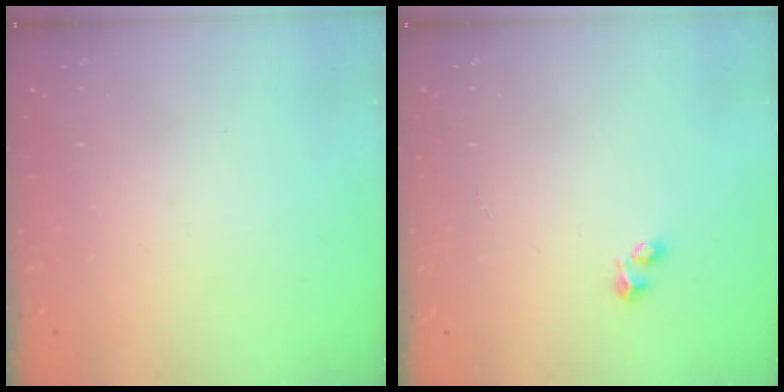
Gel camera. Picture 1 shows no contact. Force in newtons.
{"total": 1.7, "press": 1.6, "slide": 0.6}